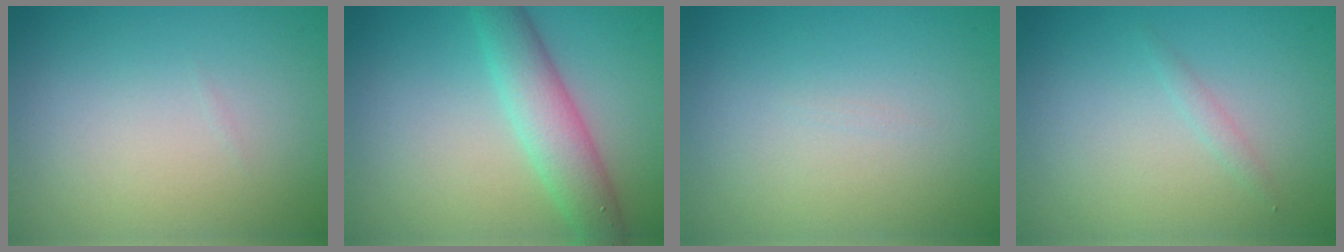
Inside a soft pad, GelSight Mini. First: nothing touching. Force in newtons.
{"total": 4.3, "press": 4.3, "slide": 0.2}
{"total": 0.0}
{"total": 0.8, "press": 0.8, "slide": 0.0}